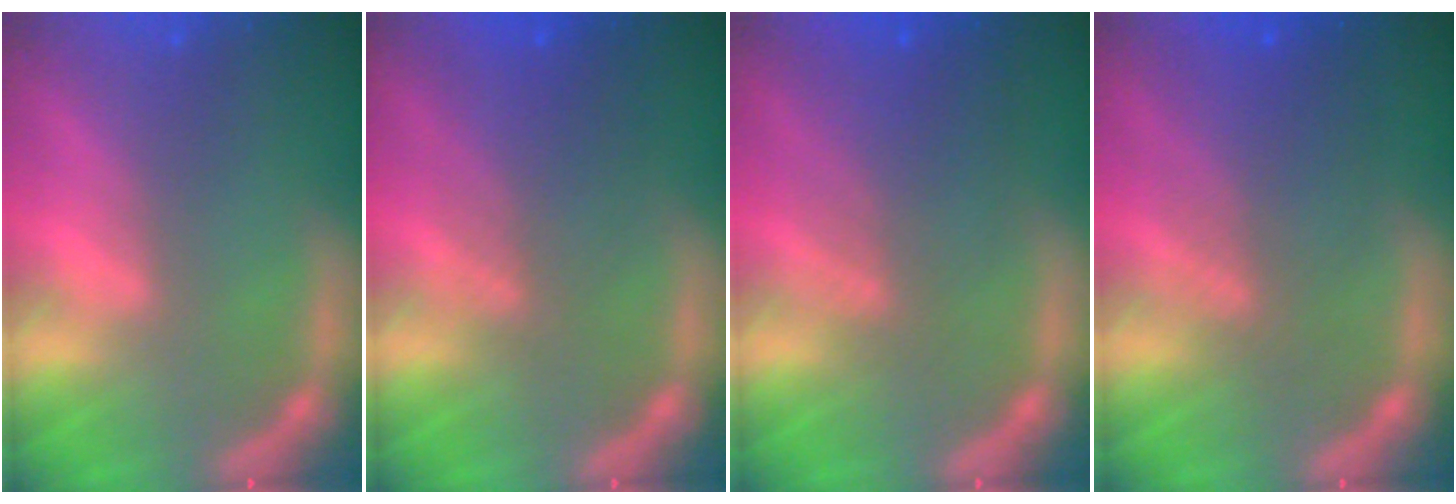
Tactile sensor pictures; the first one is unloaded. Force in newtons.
{"total": 5.1}
{"total": 5.5}
{"total": 6.0}